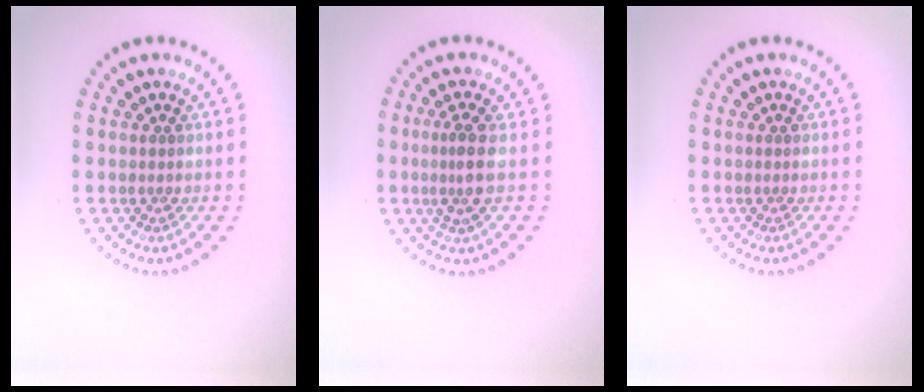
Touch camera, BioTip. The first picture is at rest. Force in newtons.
{"total": 2.6, "press": 2.0, "slide": 1.6}
{"total": 0.0}